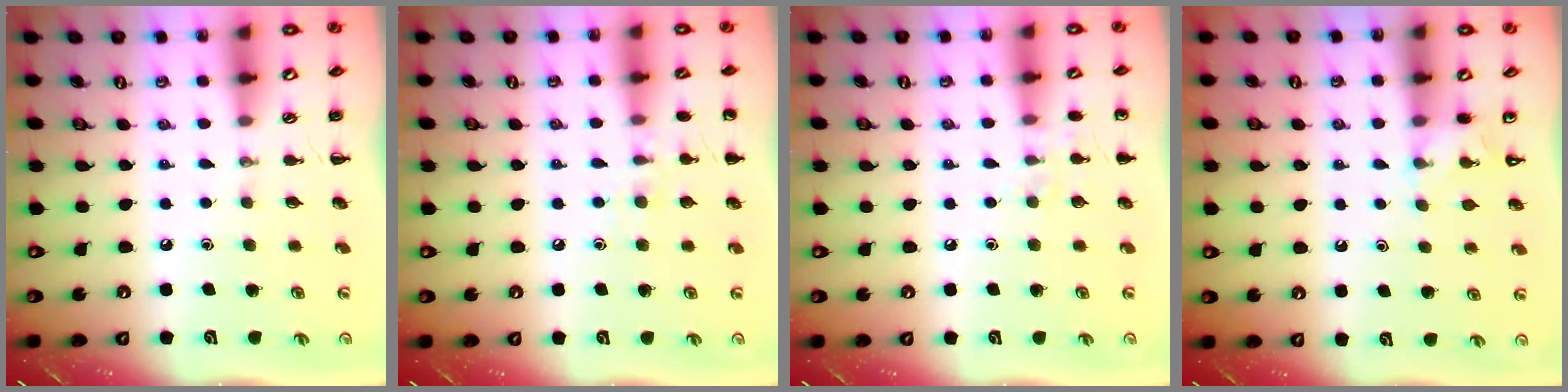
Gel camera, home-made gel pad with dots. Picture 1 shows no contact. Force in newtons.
{"total": 7.5, "press": 7.3, "slide": 1.7}
{"total": 5.9, "press": 5.7, "slide": 1.5}
{"total": 4.7, "press": 4.4, "slide": 1.6}